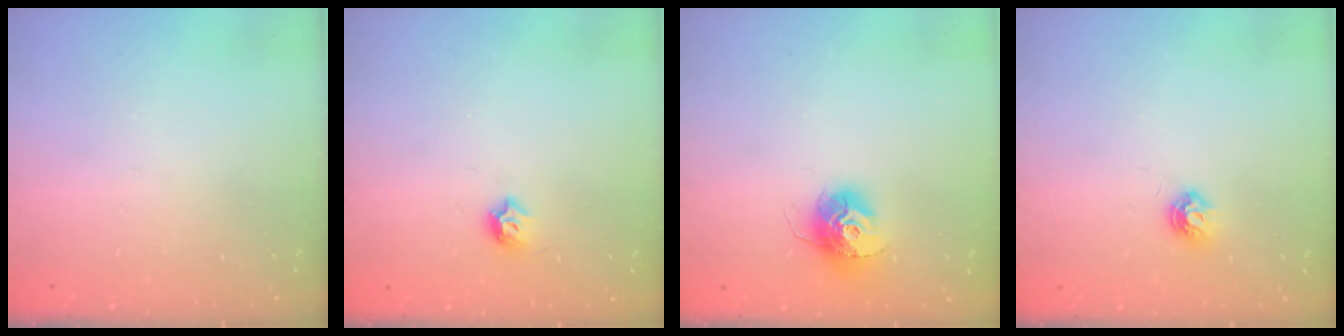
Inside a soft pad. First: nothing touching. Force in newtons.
{"total": 5.9, "press": 5.8, "slide": 1.0}
{"total": 11.5, "press": 11.5, "slide": 0.8}
{"total": 5.8, "press": 5.8, "slide": 0.8}